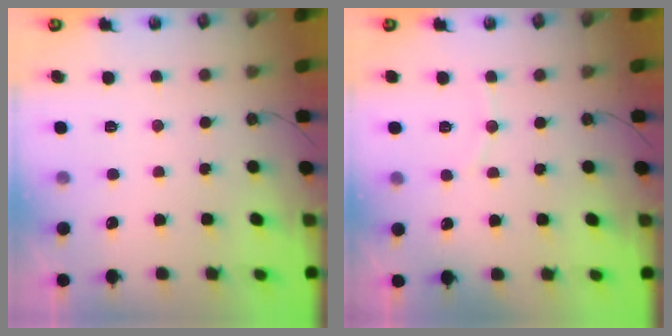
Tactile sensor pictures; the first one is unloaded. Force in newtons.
{"total": 6.0, "press": 5.9, "slide": 1.1}